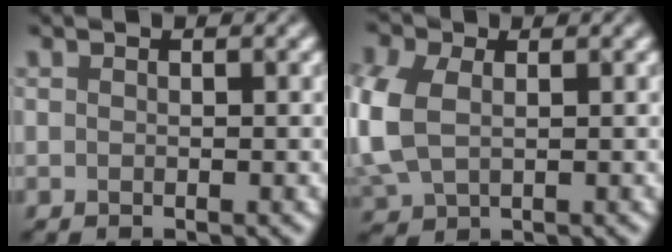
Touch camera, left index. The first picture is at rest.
{"total": 5.9, "force": [-0.5, 4.2, 4.1], "torque": [-0.154, -0.001, 0.021]}